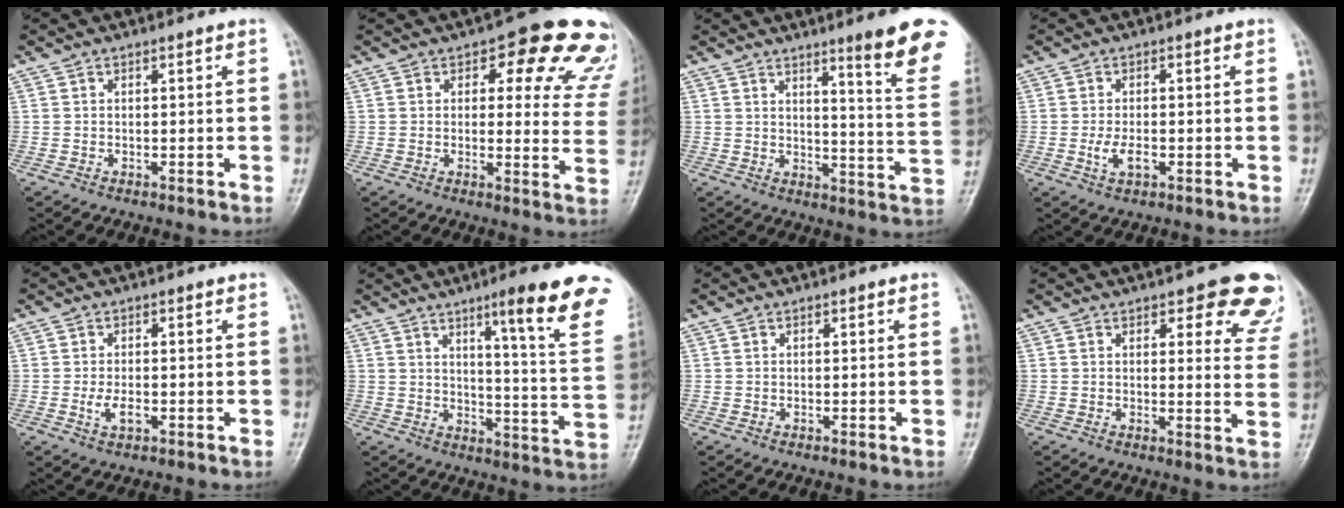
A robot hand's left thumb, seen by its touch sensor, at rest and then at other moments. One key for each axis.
{"total": 17.2, "fx": 9.9, "fy": 7.8, "fz": 11.7, "tx": -0.076, "ty": -0.040, "tz": 0.096}
{"total": 14.9, "fx": 9.5, "fy": 1.2, "fz": 11.5, "tx": -0.122, "ty": -0.063, "tz": 0.121}
{"total": 3.8, "fx": -1.0, "fy": 2.1, "fz": 3.0, "tx": -0.055, "ty": -0.001, "tz": -0.020}
{"total": 3.4, "fx": -0.8, "fy": 1.9, "fz": 2.7, "tx": -0.047, "ty": -0.002, "tz": -0.016}
{"total": 18.5, "fx": 11.0, "fy": 1.7, "fz": 14.8, "tx": -0.167, "ty": -0.056, "tz": 0.143}
{"total": 0.0}
{"total": 12.1, "fx": 8.6, "fy": 4.8, "fz": 7.0, "tx": -0.023, "ty": -0.040, "tz": 0.076}